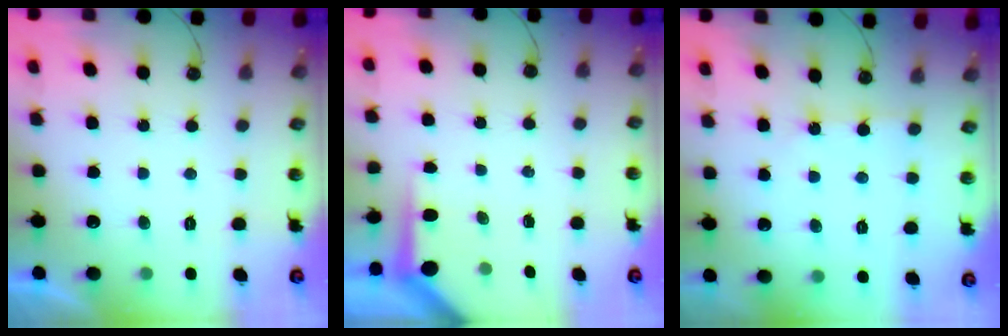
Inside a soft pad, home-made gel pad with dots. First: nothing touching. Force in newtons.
{"total": 4.2, "press": 4.2, "slide": 0.3}
{"total": 3.1, "press": 3.1, "slide": 0.4}